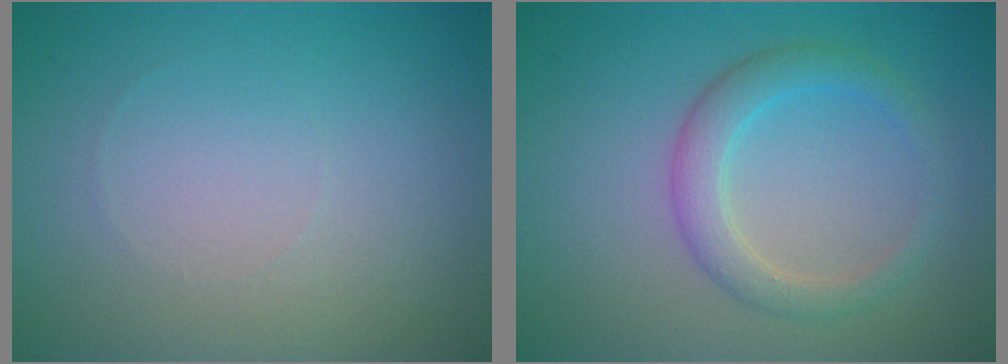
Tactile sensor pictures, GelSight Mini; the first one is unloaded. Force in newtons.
{"total": 3.1, "press": 3.1, "slide": 0.2}